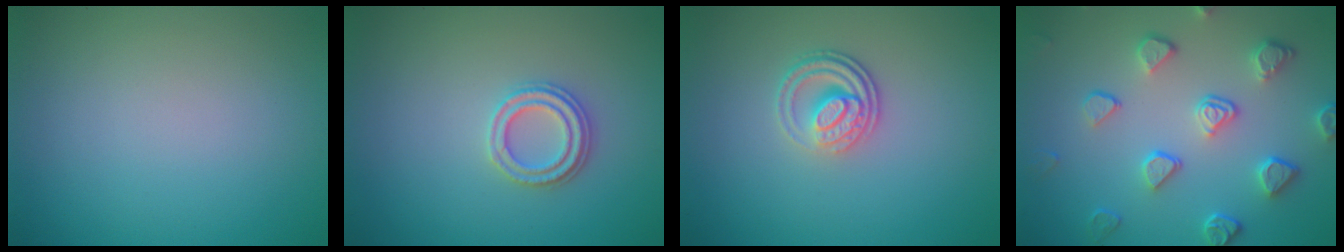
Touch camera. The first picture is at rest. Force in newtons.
{"total": 2.4, "press": 2.3, "slide": 0.6}
{"total": 3.0, "press": 2.4, "slide": 1.8}
{"total": 4.0, "press": 3.6, "slide": 1.8}